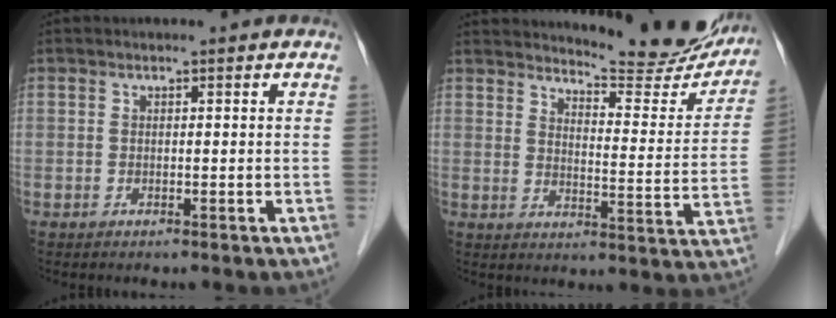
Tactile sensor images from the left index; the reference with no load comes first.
{"total": 16.2, "force": [15.4, 2.2, 4.5], "torque": [-0.051, -0.063, 0.182]}